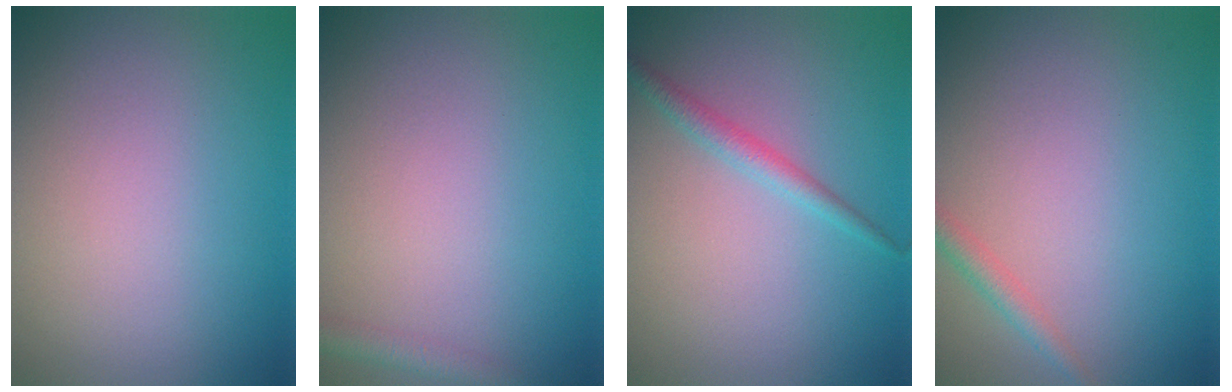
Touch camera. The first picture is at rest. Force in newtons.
{"total": 2.1, "press": 2.1, "slide": 0.1}
{"total": 1.7, "press": 1.7, "slide": 0.1}
{"total": 1.7, "press": 1.7, "slide": 0.1}